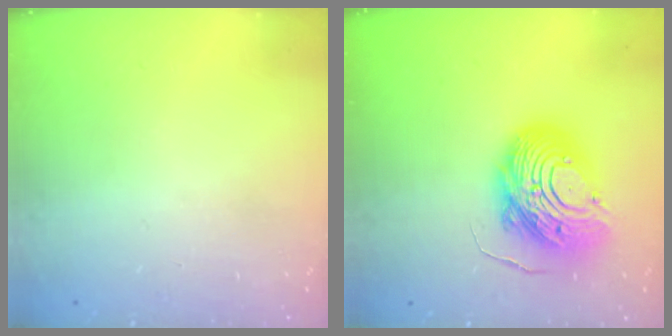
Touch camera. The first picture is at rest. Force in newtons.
{"total": 15.4, "press": 15.3, "slide": 1.4}